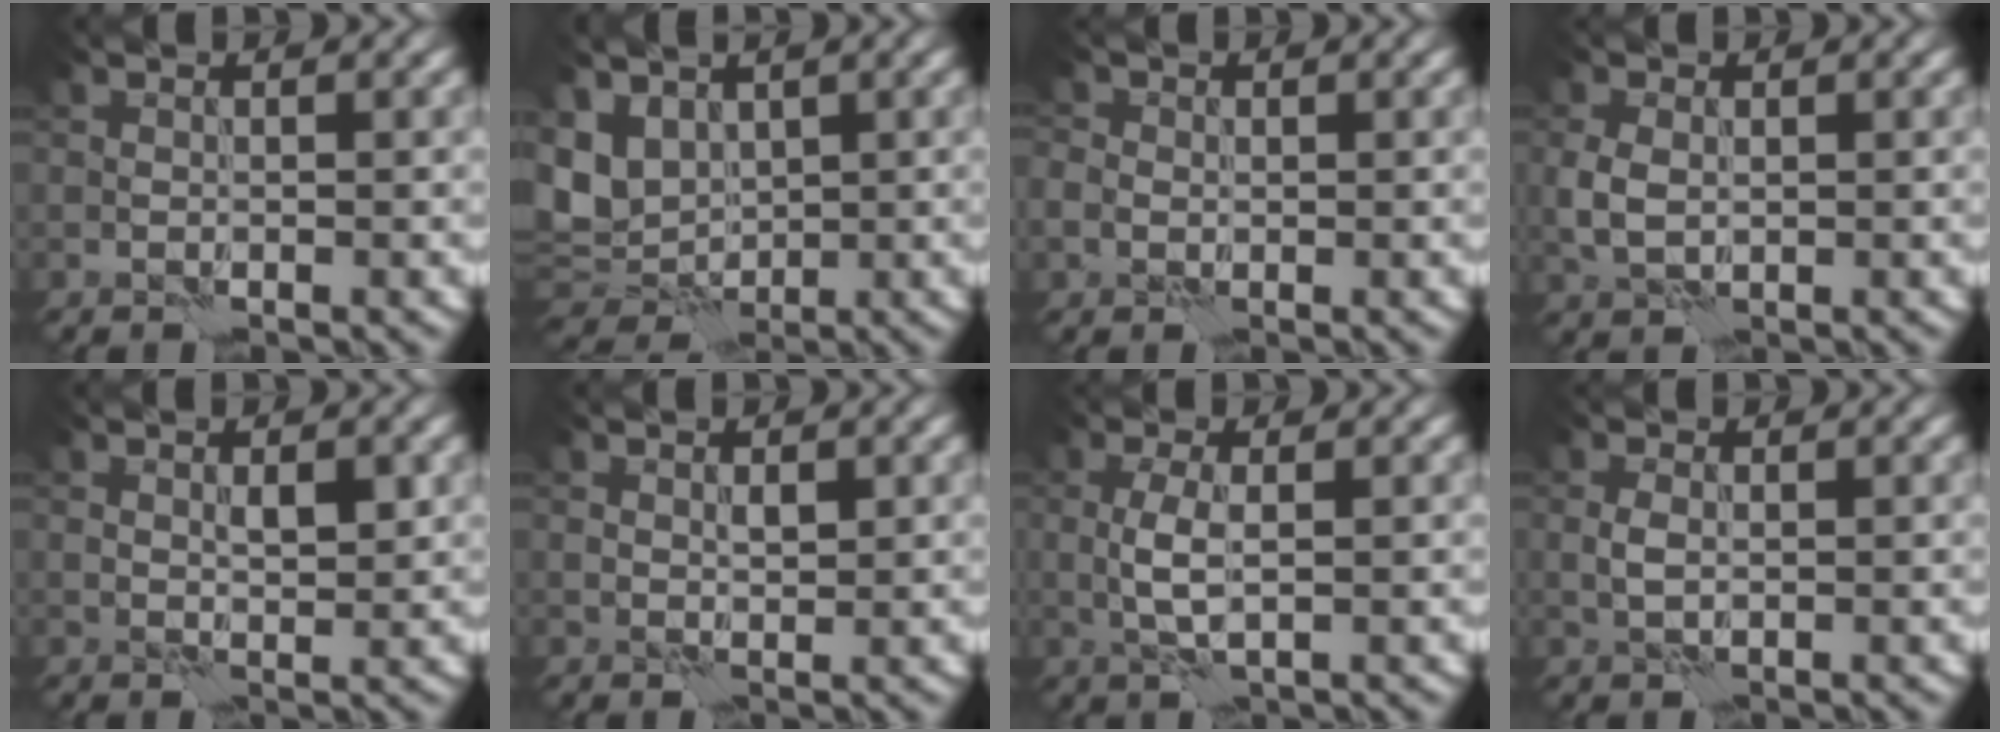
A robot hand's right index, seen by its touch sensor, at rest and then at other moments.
{"total": 6.0, "force": [1.8, 4.3, 3.7], "torque": [-0.081, 0.001, 0.035]}
{"total": 2.0, "force": [0.0, 1.8, 0.9], "torque": [-0.010, 0.002, -0.002]}
{"total": 2.4, "force": [0.1, 1.7, 1.7], "torque": [-0.044, 0.002, 0.001]}
{"total": 1.7, "force": [0.6, 0.6, 1.5], "torque": [-0.027, 0.003, 0.011]}
{"total": 0.9, "force": [0.4, 0.4, 0.7], "torque": [-0.012, 0.002, 0.009]}
{"total": 2.6, "force": [0.0, 0.7, 2.5], "torque": [-0.061, 0.005, -0.001]}
{"total": 1.2, "force": [0.0, 0.6, 1.0], "torque": [-0.026, 0.005, 0.000]}